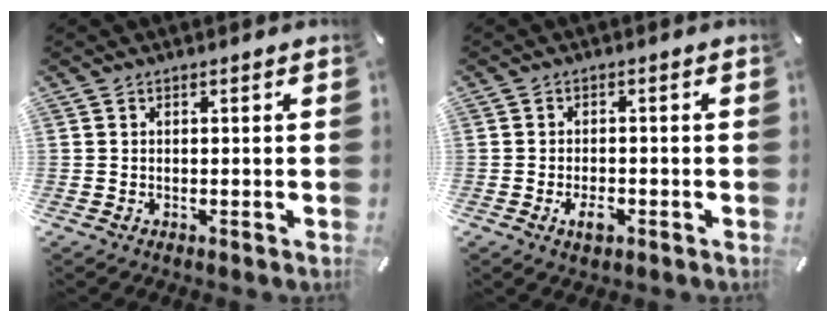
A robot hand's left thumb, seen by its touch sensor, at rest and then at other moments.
{"total": 3.8, "force": [-1.7, 2.0, 2.8], "torque": [-0.057, 0.004, -0.032]}